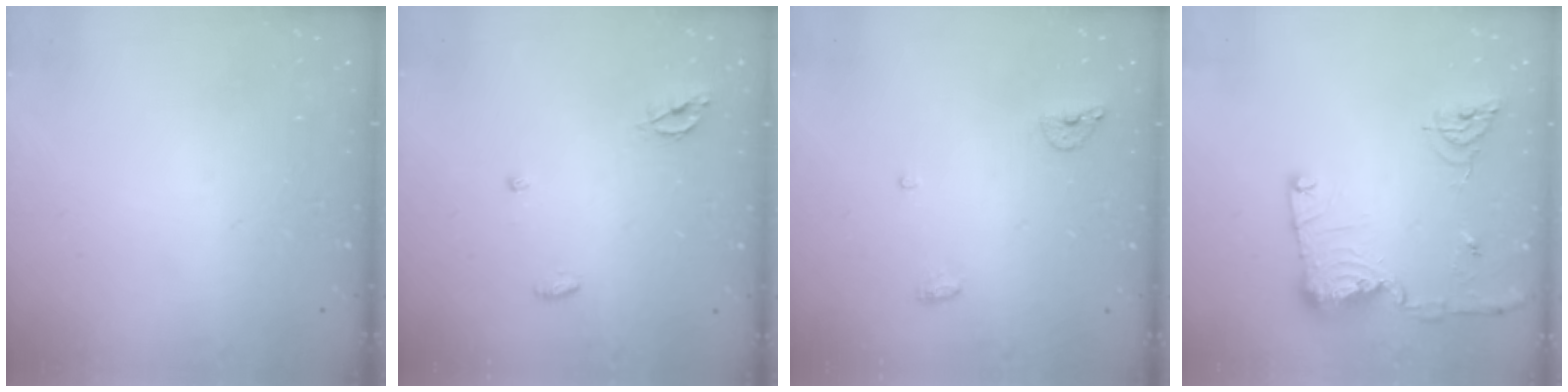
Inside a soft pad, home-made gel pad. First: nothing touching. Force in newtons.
{"total": 4.2, "press": 4.2, "slide": 0.3}
{"total": 6.2, "press": 6.1, "slide": 1.1}
{"total": 14.9, "press": 14.8, "slide": 1.6}